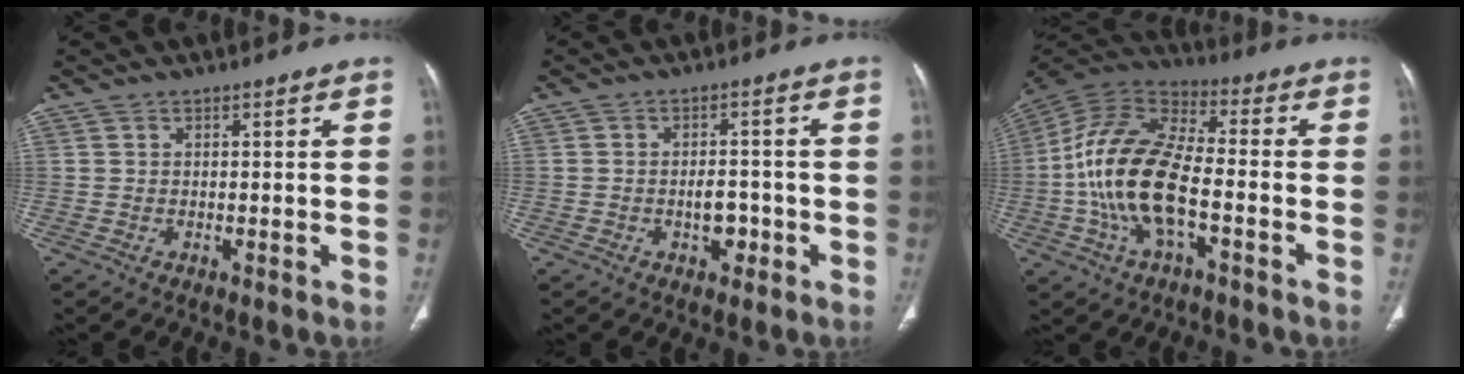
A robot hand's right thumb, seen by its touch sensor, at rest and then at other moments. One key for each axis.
{"total": 3.7, "fx": -1.4, "fy": 2.4, "fz": 2.5, "tx": -0.023, "ty": 0.017, "tz": -0.018}
{"total": 17.8, "fx": -3.9, "fy": 8.3, "fz": 15.2, "tx": -0.306, "ty": 0.036, "tz": -0.075}